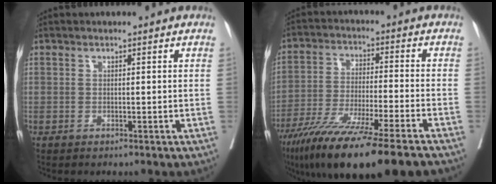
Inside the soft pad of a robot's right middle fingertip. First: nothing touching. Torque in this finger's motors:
{"motor_torque": [1.17, -0.97, 0.46, 0.21]}